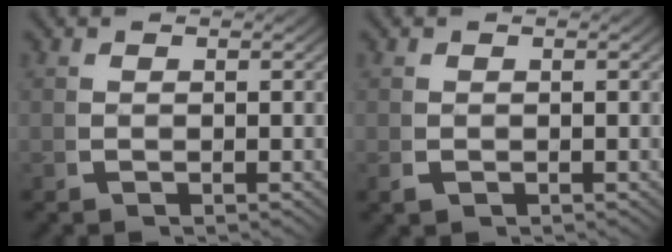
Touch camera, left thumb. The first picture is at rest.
{"total": 0.7, "force": [-0.2, 0.6, 0.4], "torque": [-0.010, -0.007, 0.001]}